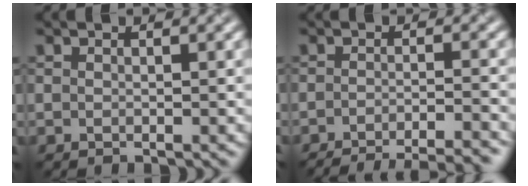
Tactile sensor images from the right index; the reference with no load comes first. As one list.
[{"total": 10.2, "force": [-8.9, 2.7, 4.2], "torque": [-0.027, -0.003, -0.099]}]